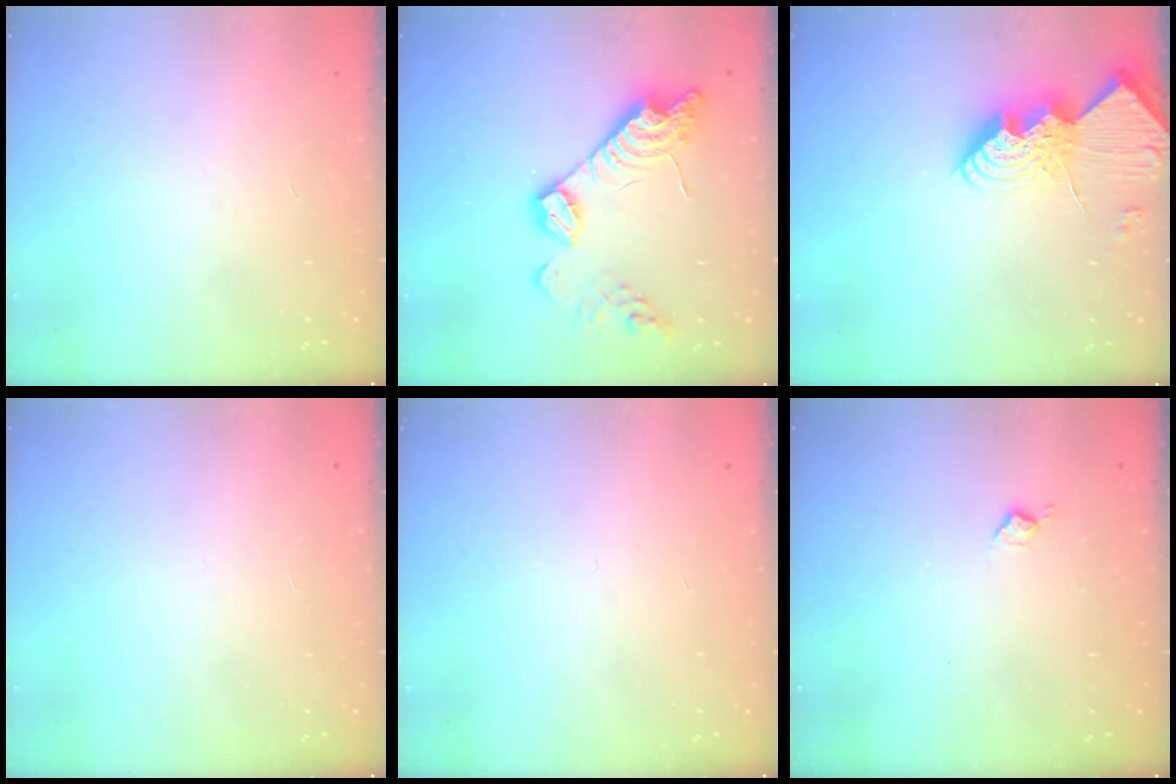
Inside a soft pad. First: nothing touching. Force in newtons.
{"total": 17.4, "press": 17.4, "slide": 1.1}
{"total": 13.7, "press": 13.7, "slide": 1.2}
{"total": 0.0}
{"total": 0.0}
{"total": 6.1, "press": 6.1, "slide": 0.7}